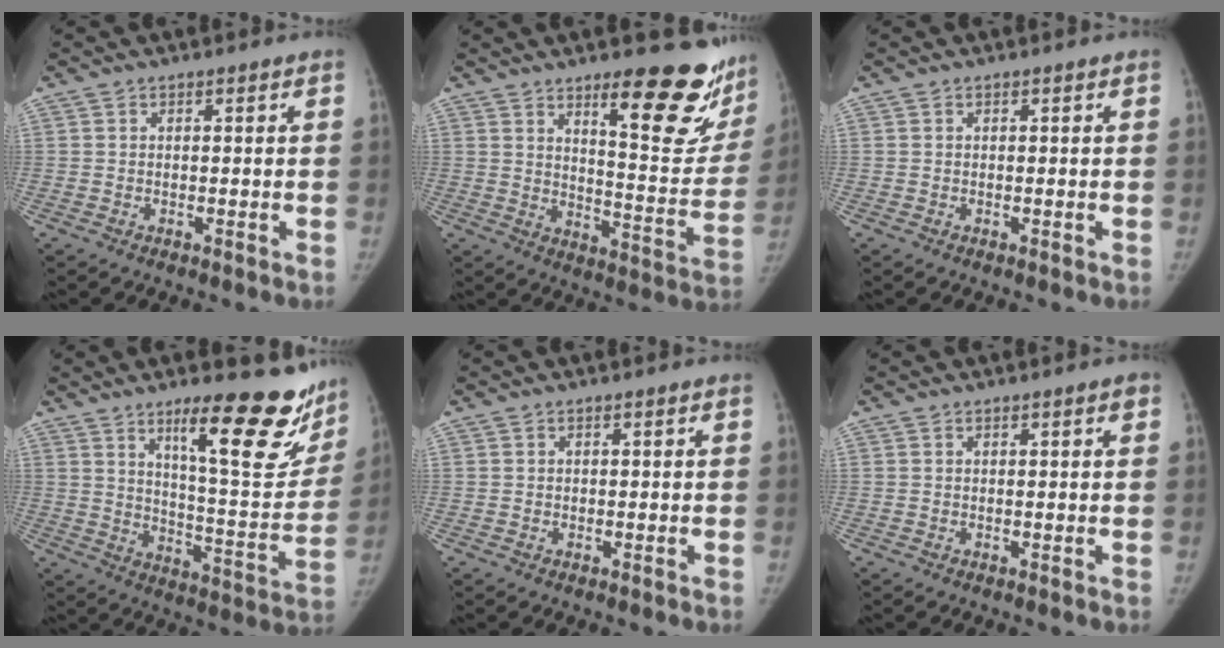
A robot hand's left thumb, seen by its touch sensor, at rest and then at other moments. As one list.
[{"total": 19.1, "force": [12.1, 5.3, 13.8], "torque": [-0.131, -0.099, 0.172]}, {"total": 0.0}, {"total": 22.0, "force": [13.6, 5.8, 16.3], "torque": [-0.173, -0.089, 0.203]}, {"total": 0.0}, {"total": 1.0, "force": [0.5, 0.2, 0.9], "torque": [-0.012, 0.001, 0.005]}]